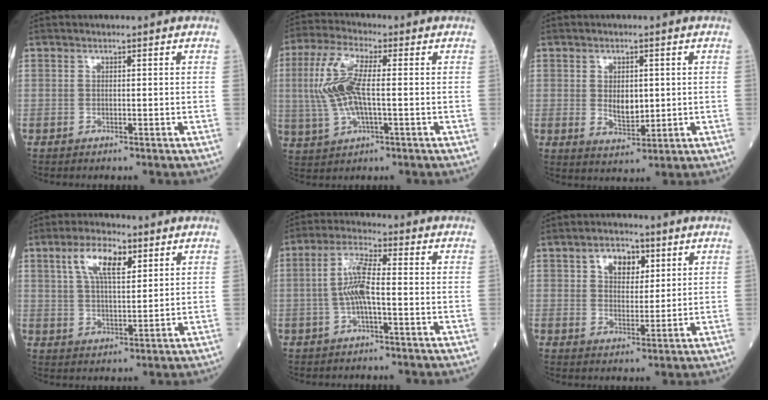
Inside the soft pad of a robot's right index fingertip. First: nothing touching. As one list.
[{"total": 10.2, "force": [0.3, 2.9, 9.8], "torque": [-0.228, 0.008, 0.007]}, {"total": 4.5, "force": [0.4, 2.4, 3.8], "torque": [-0.064, -0.007, 0.014]}, {"total": 8.0, "force": [3.8, 2.8, 6.5], "torque": [-0.128, 0.014, 0.071]}, {"total": 6.6, "force": [-0.7, 1.2, 6.5], "torque": [-0.138, 0.010, -0.019]}, {"total": 5.7, "force": [2.5, 3.6, 3.7], "torque": [-0.059, 0.012, 0.043]}]